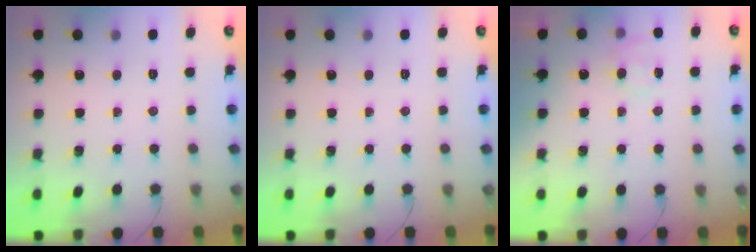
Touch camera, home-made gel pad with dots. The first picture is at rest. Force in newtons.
{"total": 0.0}
{"total": 6.3, "press": 6.1, "slide": 1.6}